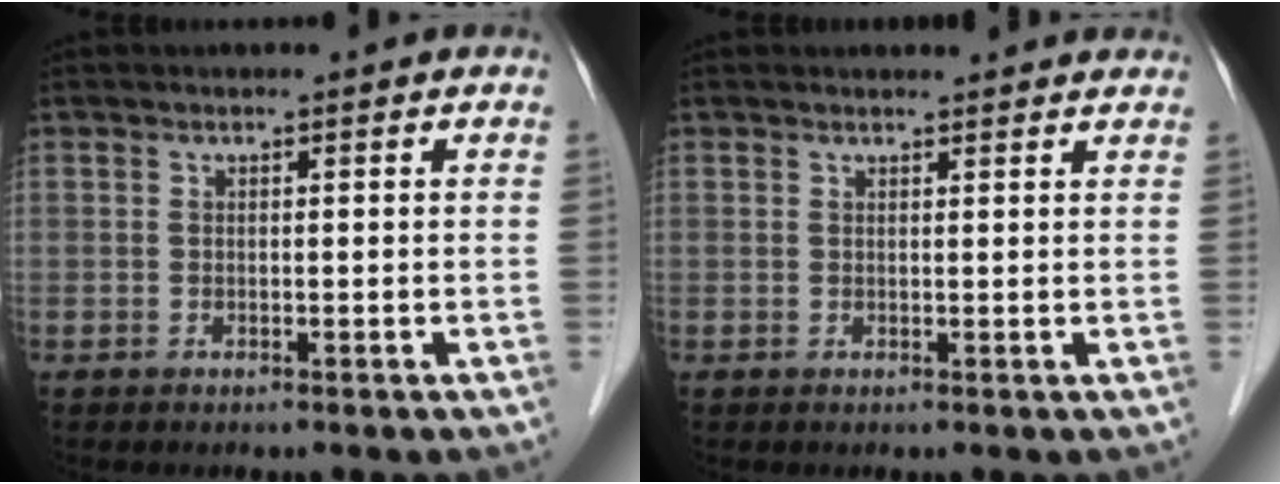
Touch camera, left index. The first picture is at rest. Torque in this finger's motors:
{"motor_torque": [0.42, -0.18, 0.00, -0.01]}